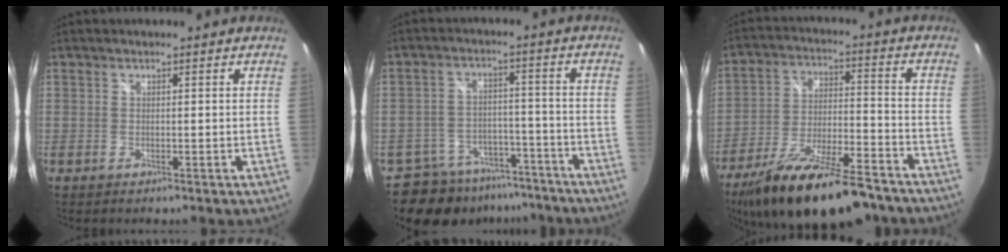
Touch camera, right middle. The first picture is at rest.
{"total": 12.1, "force": [-9.7, 6.6, 2.9], "torque": [-0.072, 0.019, -0.130]}
{"total": 22.5, "force": [-17.5, 5.7, 12.9], "torque": [-0.236, -0.040, -0.273]}